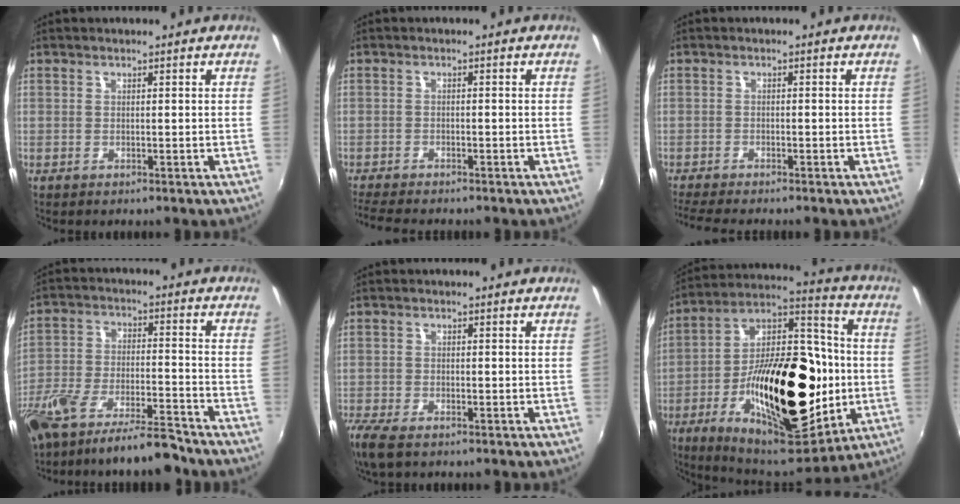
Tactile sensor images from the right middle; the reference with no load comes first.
{"total": 6.5, "force": [-5.8, 0.9, 2.7], "torque": [-0.071, -0.021, -0.098]}
{"total": 5.9, "force": [-5.2, 0.5, 2.7], "torque": [-0.070, -0.019, -0.088]}
{"total": 15.0, "force": [-12.0, 3.3, 8.4], "torque": [-0.181, -0.024, -0.206]}
{"total": 6.0, "force": [-4.4, 2.1, 3.4], "torque": [-0.092, -0.020, -0.087]}
{"total": 33.0, "force": [-7.3, 16.4, 27.7], "torque": [-0.471, 0.015, -0.098]}